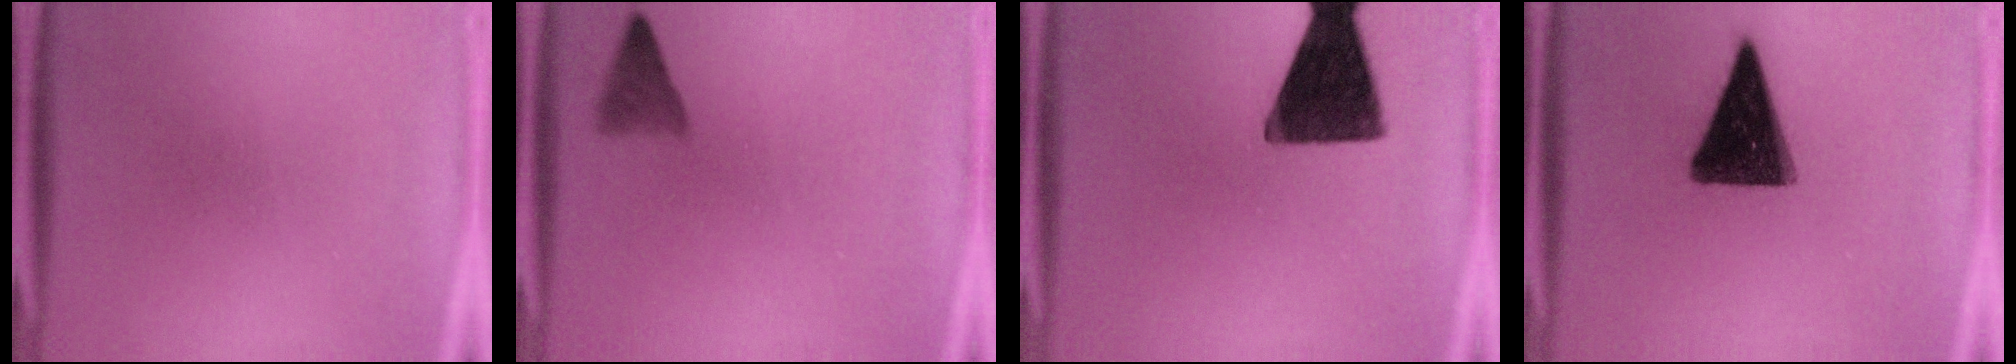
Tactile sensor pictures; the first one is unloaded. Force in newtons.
{"total": 2.6}
{"total": 14.5}
{"total": 15.0}